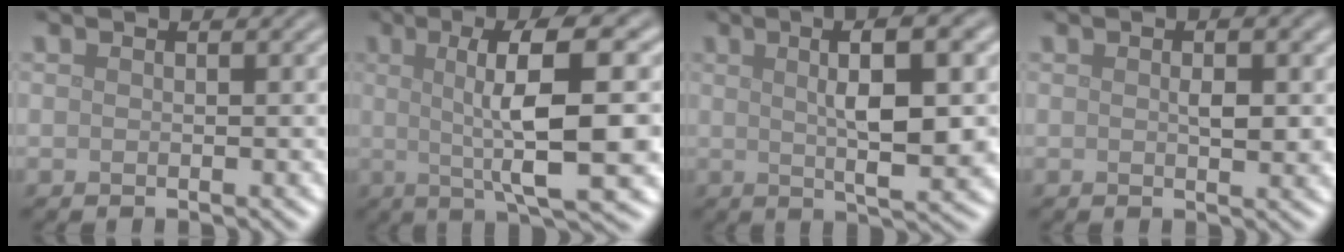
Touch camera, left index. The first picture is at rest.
{"total": 10.4, "force": [0.9, 2.4, 10.1], "torque": [-0.135, 0.008, 0.017]}
{"total": 7.9, "force": [1.5, 1.9, 7.5], "torque": [-0.105, 0.011, 0.022]}
{"total": 2.1, "force": [0.3, 0.7, 1.9], "torque": [-0.030, -0.001, 0.005]}